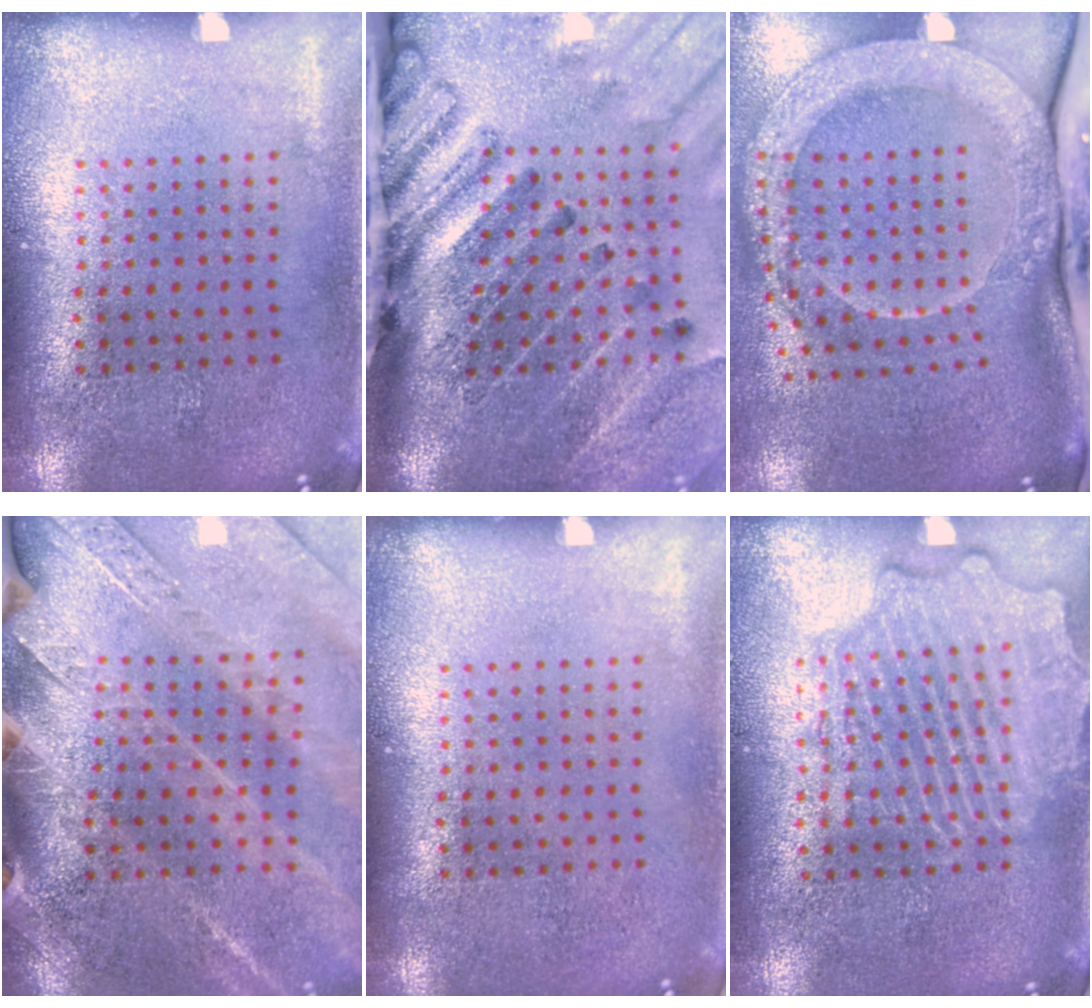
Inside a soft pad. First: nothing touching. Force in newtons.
{"total": 4.5, "press": 3.3, "slide": 3.0}
{"total": 2.7, "press": 2.2, "slide": 1.6}
{"total": 2.9, "press": 2.9, "slide": 0.4}
{"total": 0.0}
{"total": 2.3, "press": 2.3, "slide": 0.3}